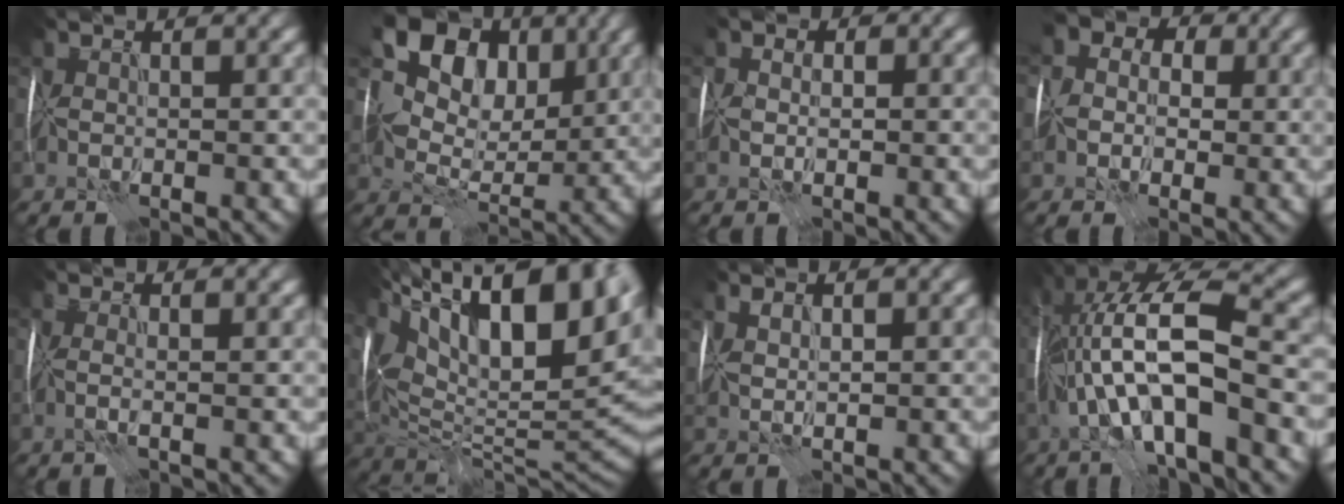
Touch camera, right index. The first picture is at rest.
{"total": 14.3, "force": [7.3, 10.2, 6.9], "torque": [-0.132, 0.040, 0.125]}
{"total": 1.0, "force": [0.0, 0.9, -0.2], "torque": [0.000, 0.006, -0.001]}
{"total": 3.8, "force": [0.3, 3.6, 1.2], "torque": [-0.012, 0.023, -0.016]}
{"total": 0.8, "force": [0.1, 0.1, 0.8], "torque": [-0.027, -0.002, 0.000]}
{"total": 17.5, "force": [8.2, 7.7, 13.4], "torque": [-0.220, 0.035, 0.158]}
{"total": 1.5, "force": [1.4, -0.3, -0.3], "torque": [-0.009, 0.003, 0.023]}
{"total": 12.9, "force": [-1.8, 4.0, 12.1], "torque": [-0.241, 0.033, -0.020]}